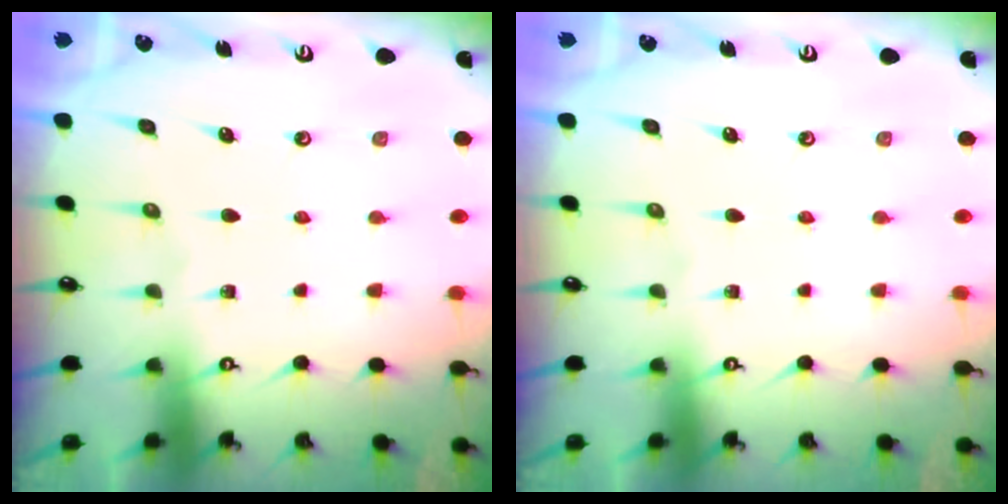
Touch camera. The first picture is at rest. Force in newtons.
{"total": 0.0}